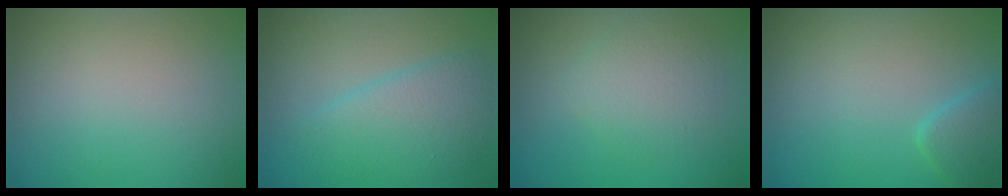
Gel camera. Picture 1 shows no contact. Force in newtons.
{"total": 4.1, "press": 4.1, "slide": 0.2}
{"total": 3.0, "press": 3.0, "slide": 0.1}
{"total": 2.3, "press": 2.3, "slide": 0.2}